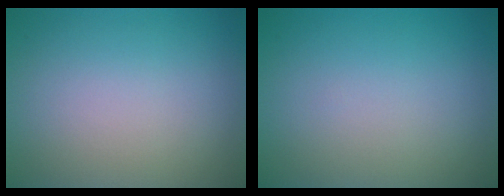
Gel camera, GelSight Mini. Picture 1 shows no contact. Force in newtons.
{"total": 0.0}